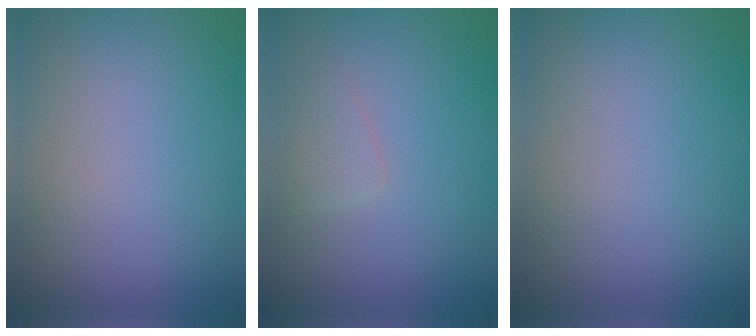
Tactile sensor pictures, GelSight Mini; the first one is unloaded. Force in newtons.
{"total": 1.2, "press": 1.2, "slide": 0.0}
{"total": 0.0}